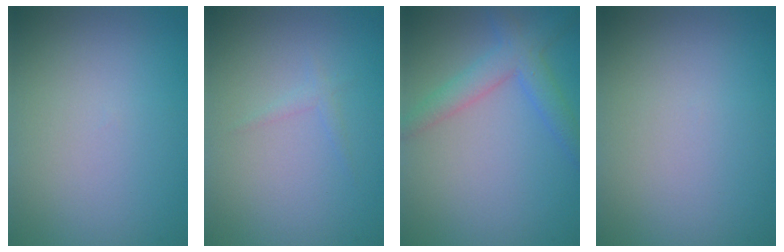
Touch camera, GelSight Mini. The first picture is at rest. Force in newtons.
{"total": 0.8, "press": 0.8, "slide": 0.1}
{"total": 3.5, "press": 3.5, "slide": 0.1}
{"total": 0.0}